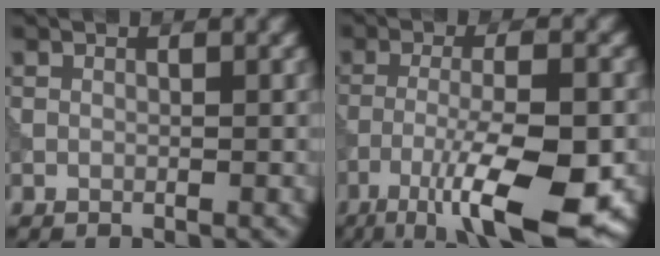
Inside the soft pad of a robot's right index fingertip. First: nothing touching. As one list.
[{"total": 10.3, "force": [-5.1, 2.2, 8.7], "torque": [-0.147, -0.005, -0.091]}]